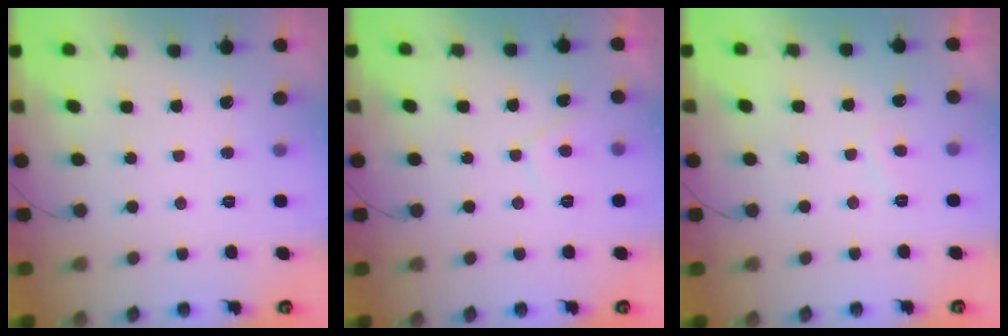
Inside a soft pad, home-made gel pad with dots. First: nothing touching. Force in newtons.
{"total": 2.4, "press": 2.3, "slide": 0.5}
{"total": 1.4, "press": 1.3, "slide": 0.6}